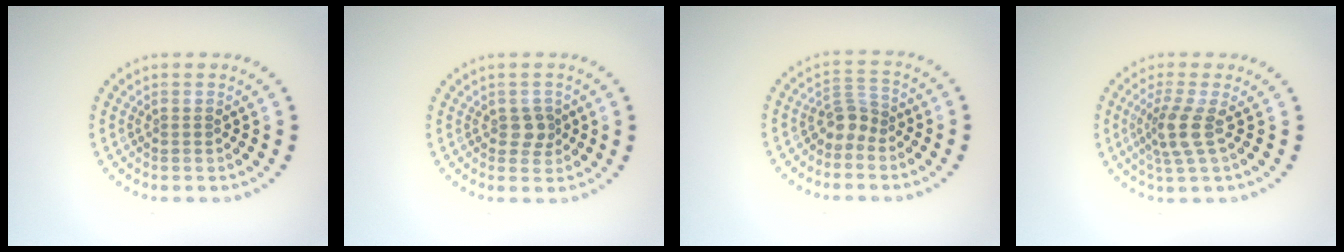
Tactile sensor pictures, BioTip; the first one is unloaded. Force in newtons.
{"total": 1.5, "press": 1.4, "slide": 0.5}
{"total": 2.2, "press": 1.6, "slide": 1.5}
{"total": 2.9, "press": 2.2, "slide": 1.9}